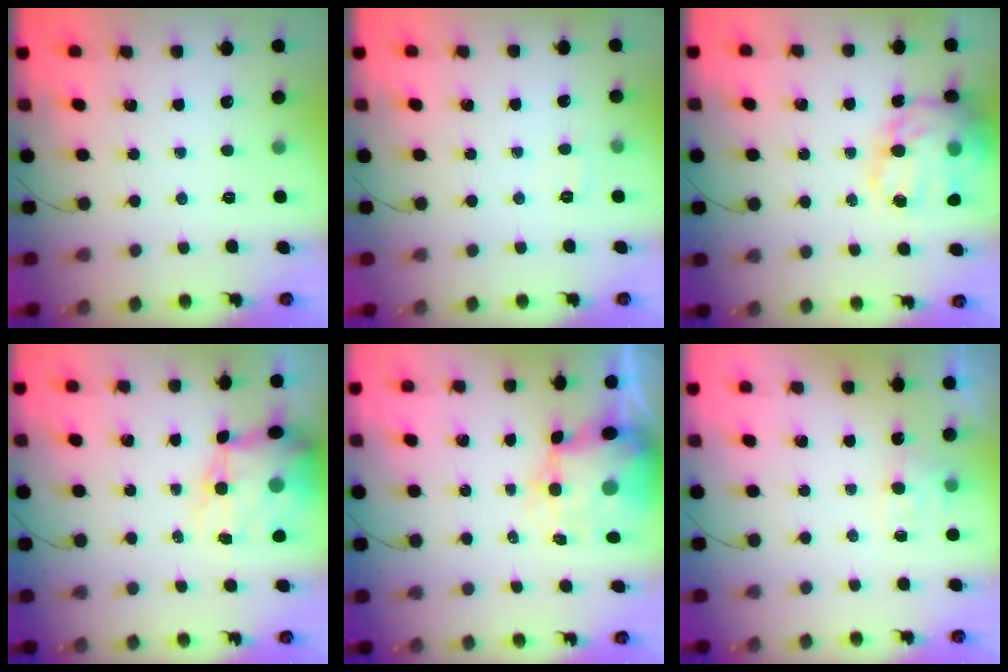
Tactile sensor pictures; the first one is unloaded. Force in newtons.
{"total": 5.2, "press": 5.0, "slide": 1.3}
{"total": 23.9, "press": 23.4, "slide": 4.9}
{"total": 13.9, "press": 13.6, "slide": 3.2}
{"total": 6.5, "press": 6.2, "slide": 2.1}
{"total": 2.6, "press": 2.4, "slide": 1.1}